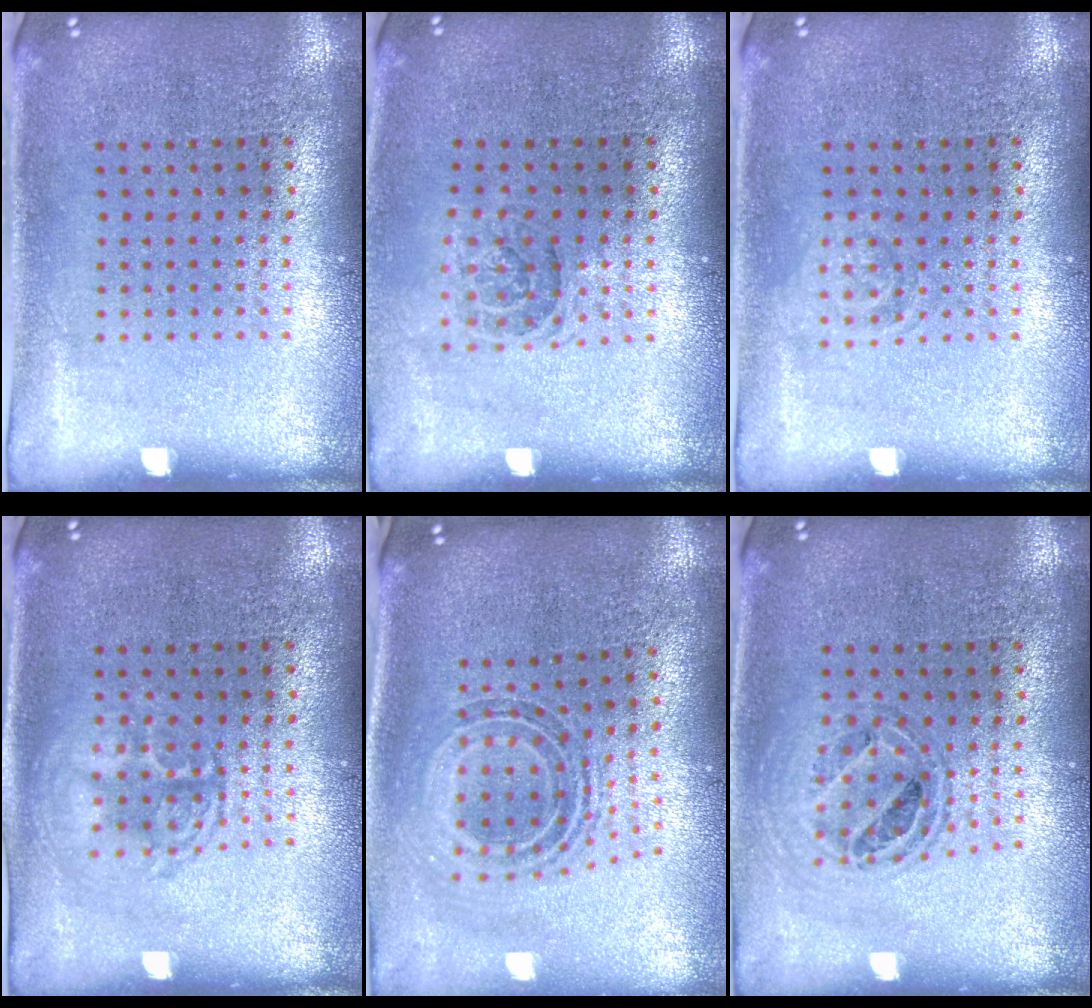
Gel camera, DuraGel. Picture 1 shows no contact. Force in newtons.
{"total": 1.2, "press": 1.0, "slide": 0.6}
{"total": 1.0, "press": 1.0, "slide": 0.2}
{"total": 1.3, "press": 1.3, "slide": 0.1}
{"total": 0.9, "press": 0.8, "slide": 0.5}
{"total": 0.8, "press": 0.7, "slide": 0.2}